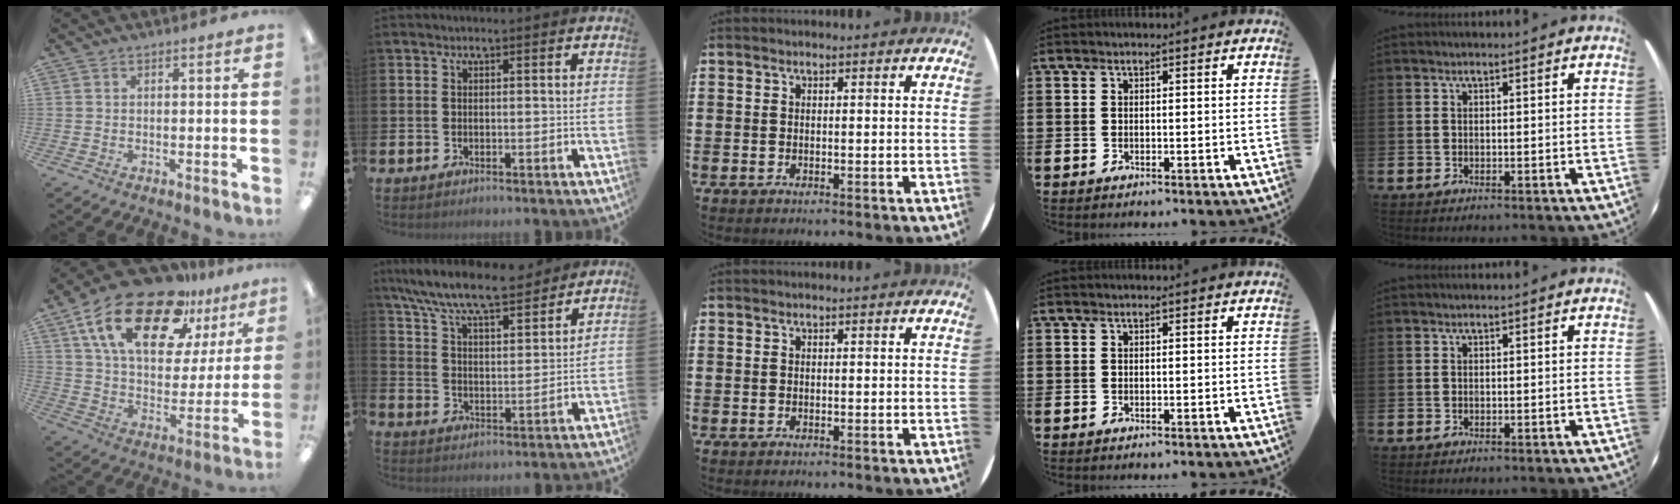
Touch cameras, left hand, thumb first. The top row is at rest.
{"thumb": {"total": 22.8, "force": [14.8, 10.0, 14.3], "torque": [-0.255, -0.082, 0.256]}, "index": {"total": 9.5, "force": [8.7, 1.4, 3.5], "torque": [-0.098, -0.053, 0.151]}}